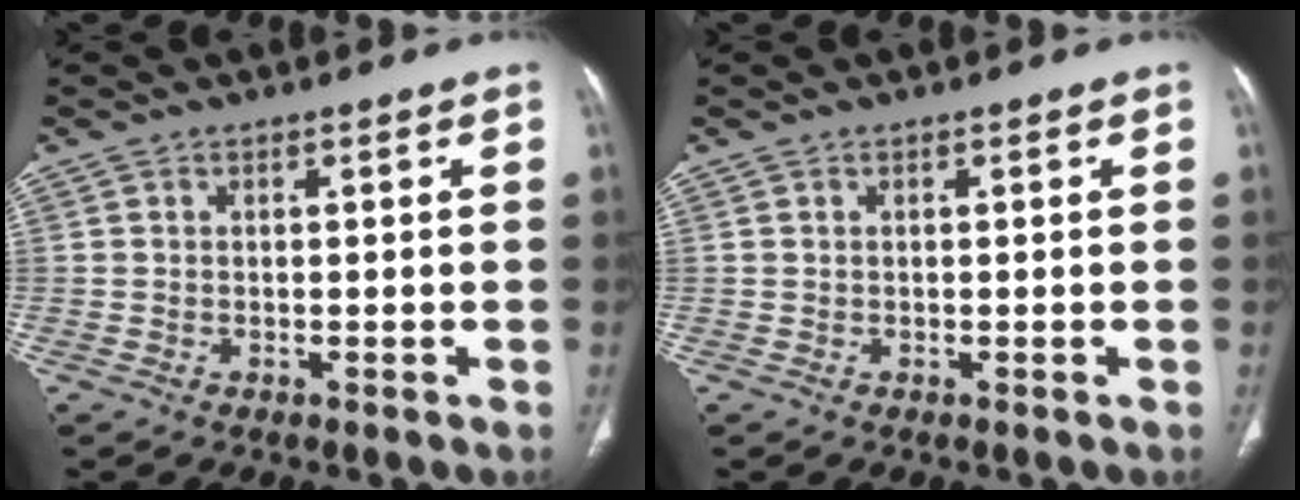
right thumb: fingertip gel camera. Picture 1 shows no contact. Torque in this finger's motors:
{"motor_torque": [0.03, 0.03, 0.00, 0.00, 0.04]}